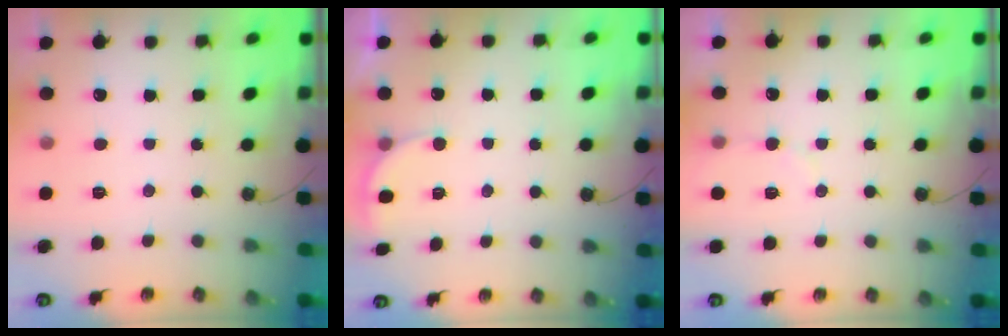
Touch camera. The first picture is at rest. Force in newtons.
{"total": 2.1, "press": 2.0, "slide": 0.6}
{"total": 3.0, "press": 3.0, "slide": 0.2}